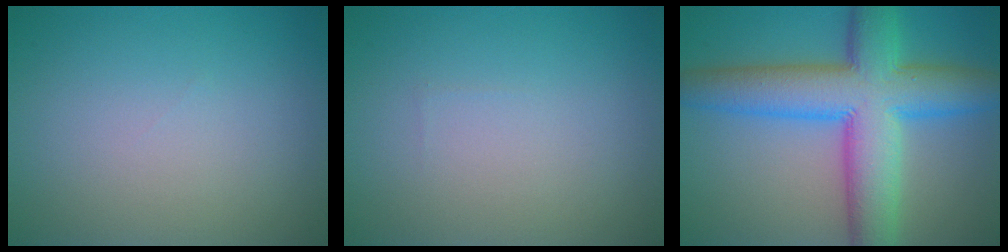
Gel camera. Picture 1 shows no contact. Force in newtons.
{"total": 0.0}
{"total": 11.0, "press": 11.0, "slide": 0.2}